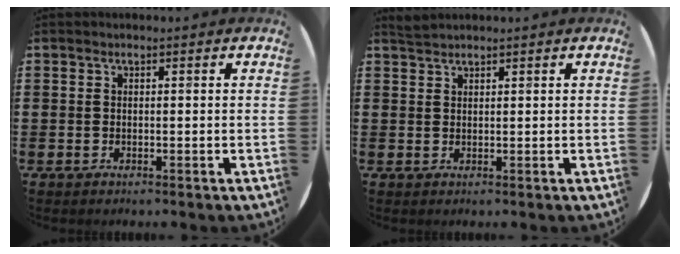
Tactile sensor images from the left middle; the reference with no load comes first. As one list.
[{"total": 1.2, "force": [1.2, 0.0, 0.2], "torque": [-0.005, 0.001, 0.023]}]